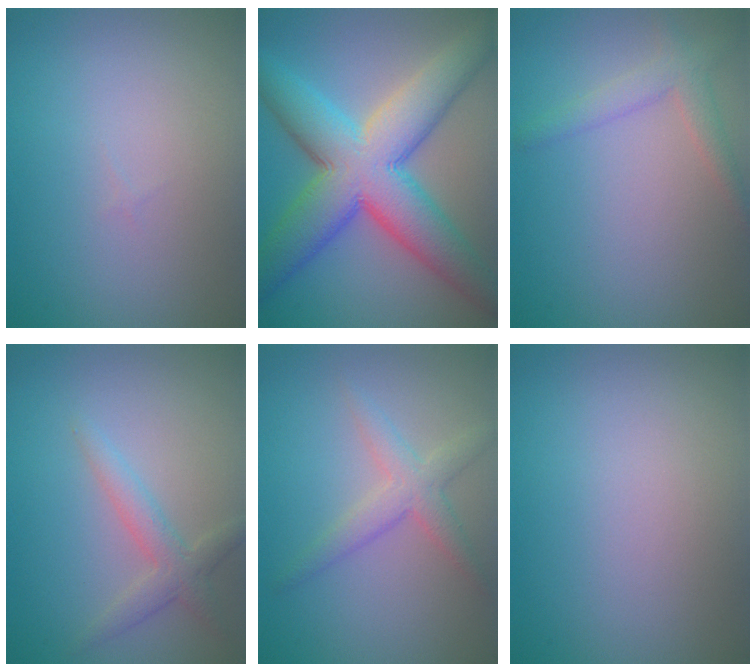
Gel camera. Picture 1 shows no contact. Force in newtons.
{"total": 11.9, "press": 11.9, "slide": 0.3}
{"total": 2.3, "press": 2.3, "slide": 0.1}
{"total": 2.5, "press": 2.5, "slide": 0.1}
{"total": 2.8, "press": 2.8, "slide": 0.1}
{"total": 0.0}